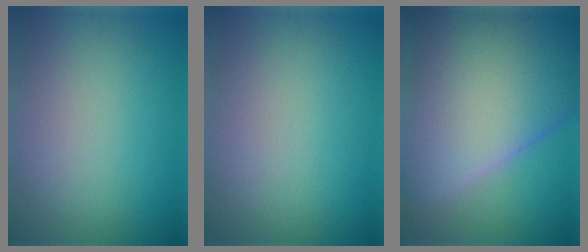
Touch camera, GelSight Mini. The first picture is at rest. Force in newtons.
{"total": 0.0}
{"total": 18.1, "press": 18.0, "slide": 1.1}